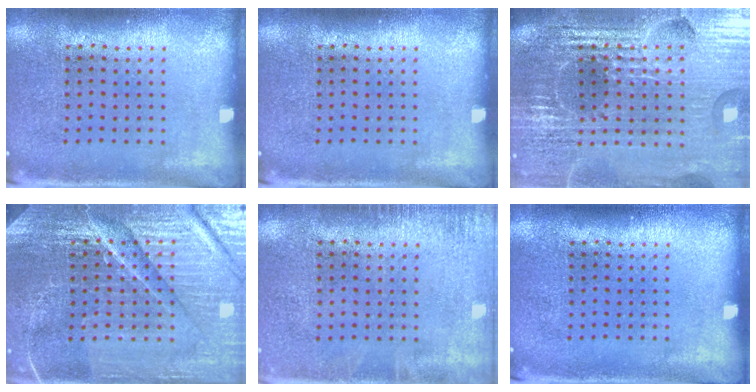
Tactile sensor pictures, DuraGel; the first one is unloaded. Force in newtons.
{"total": 0.0}
{"total": 6.7, "press": 5.9, "slide": 3.2}
{"total": 5.7, "press": 5.2, "slide": 2.4}
{"total": 1.4, "press": 1.4, "slide": 0.2}
{"total": 0.0}